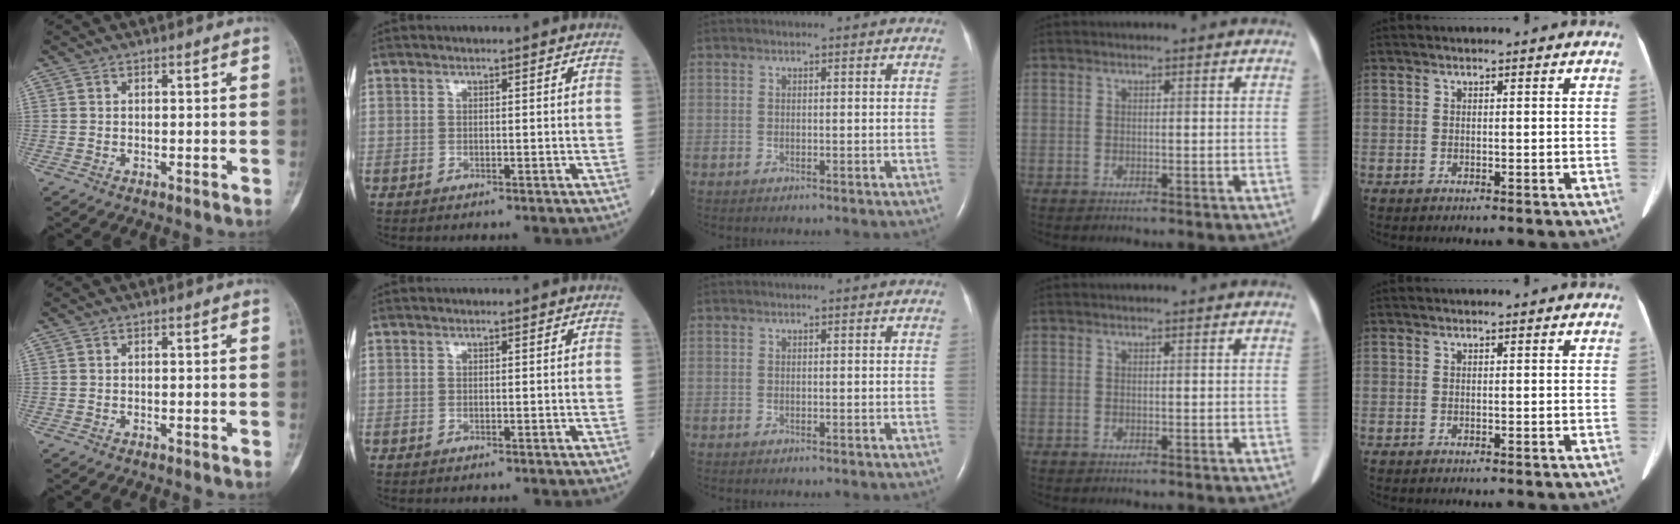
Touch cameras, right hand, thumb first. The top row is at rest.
{}